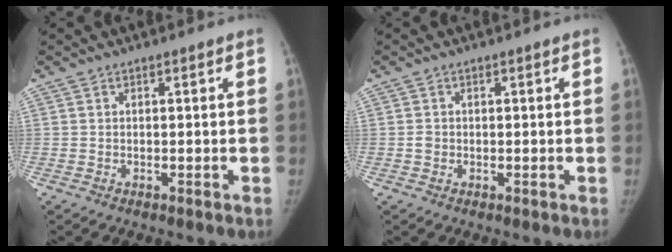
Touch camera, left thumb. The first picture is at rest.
{"total": 1.1, "force": [-0.1, 1.0, 0.4], "torque": [-0.005, 0.002, 0.000]}